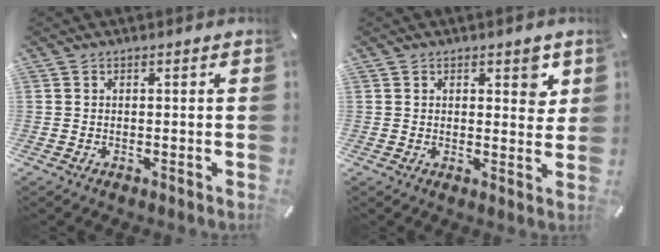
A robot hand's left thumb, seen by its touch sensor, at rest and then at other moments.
{"total": 4.5, "force": [2.1, 2.4, 3.0], "torque": [-0.024, -0.010, 0.029]}